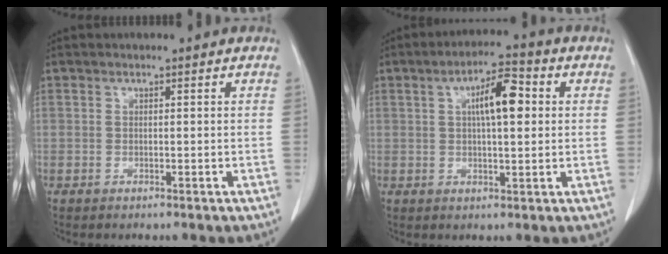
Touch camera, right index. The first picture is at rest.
{"total": 7.5, "force": [1.8, 2.0, 7.0], "torque": [-0.118, 0.018, 0.025]}